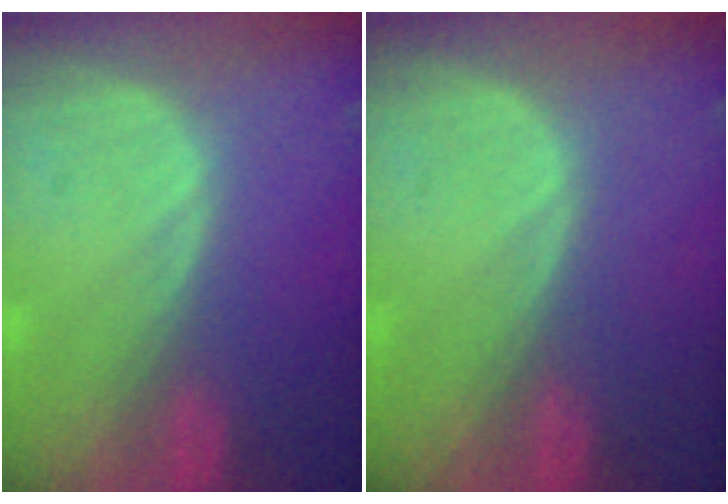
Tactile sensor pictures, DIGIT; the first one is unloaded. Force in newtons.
{"total": 0.0}